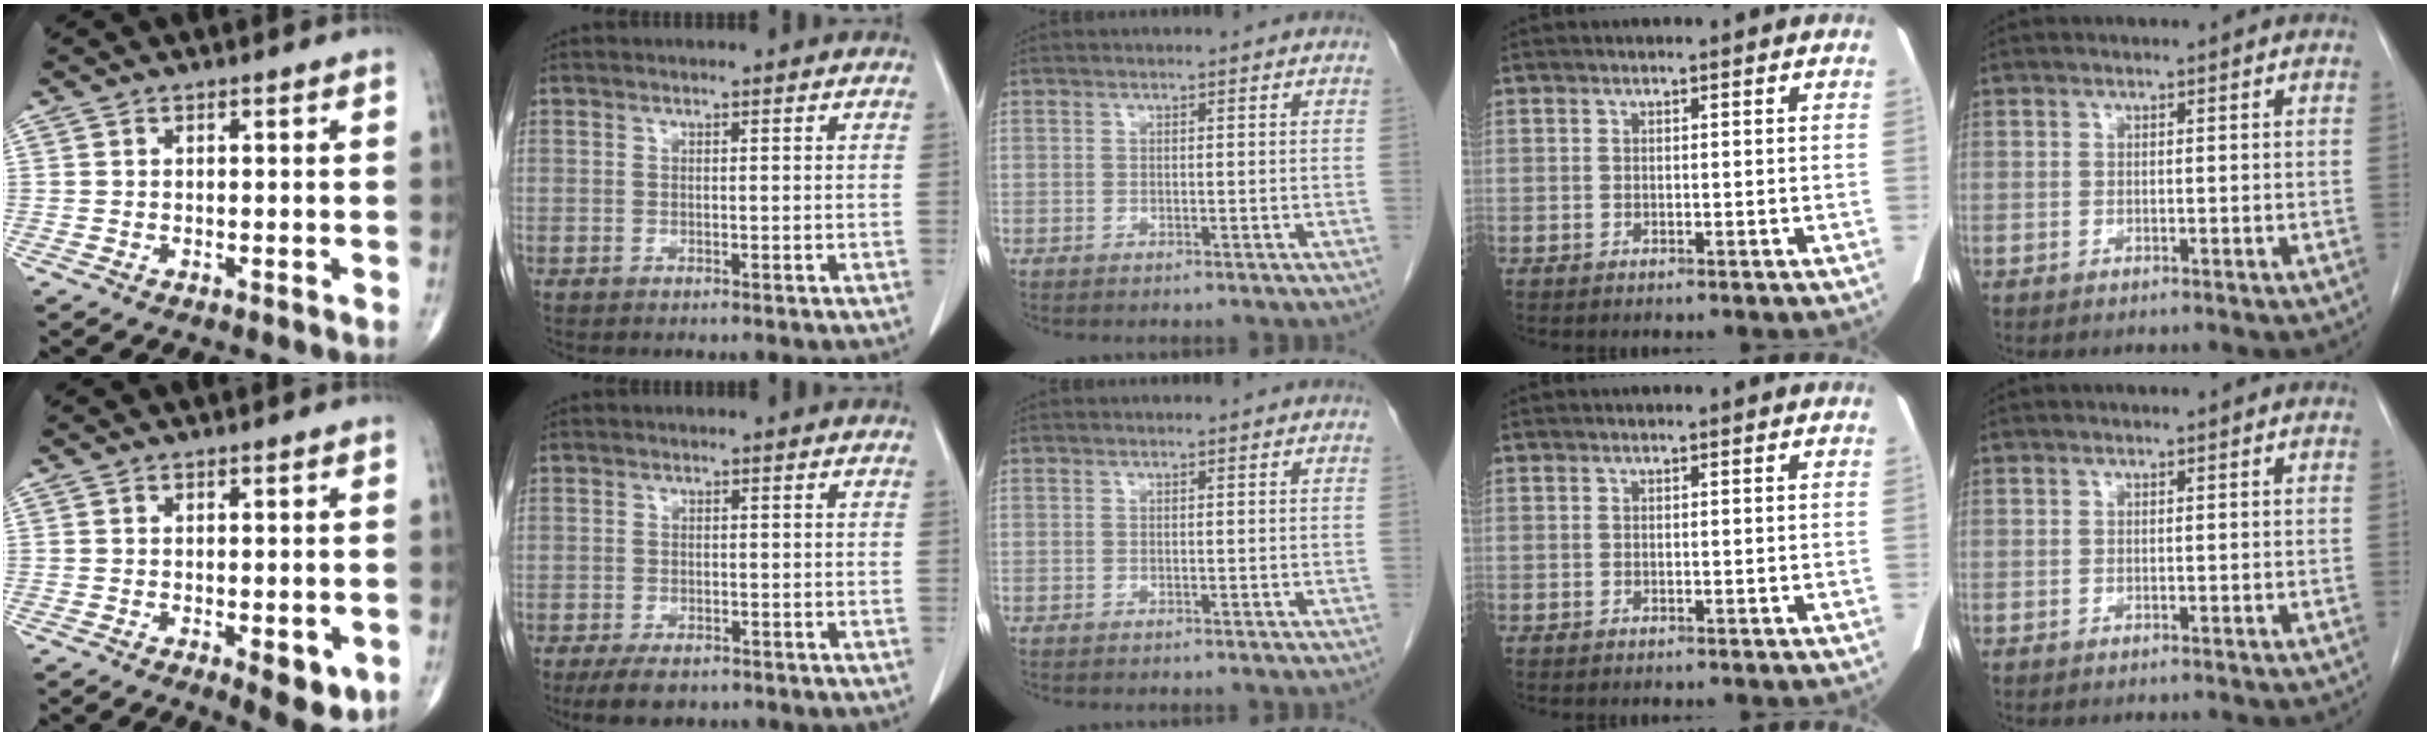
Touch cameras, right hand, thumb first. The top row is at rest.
{"thumb": {"total": 6.1, "force": [-1.8, 2.5, 5.3], "torque": [-0.054, -0.011, -0.017]}, "index": {"total": 4.7, "force": [-3.5, 2.2, 2.3], "torque": [-0.040, -0.006, -0.052]}}